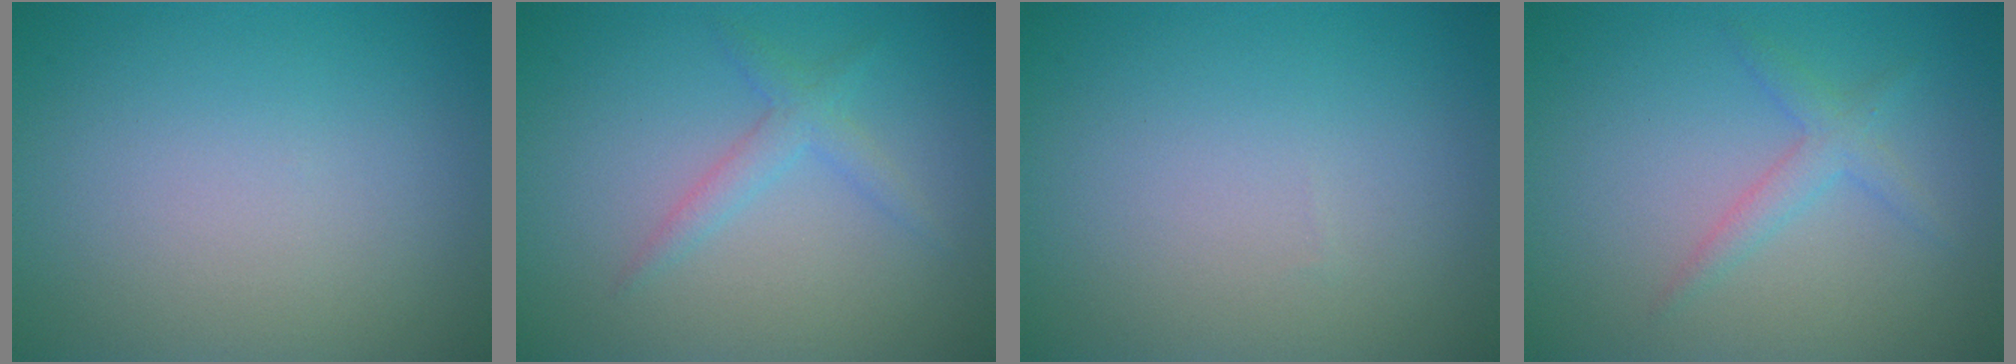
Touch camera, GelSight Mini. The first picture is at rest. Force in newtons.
{"total": 1.9, "press": 1.9, "slide": 0.0}
{"total": 0.0}
{"total": 1.9, "press": 1.9, "slide": 0.1}